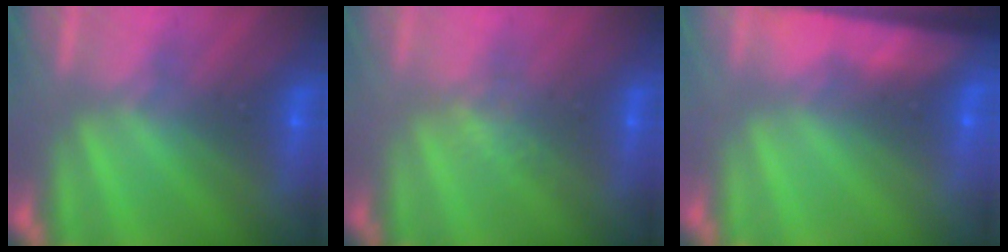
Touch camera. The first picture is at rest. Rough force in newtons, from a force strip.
{"total": 1.2}
{"total": 11.0}